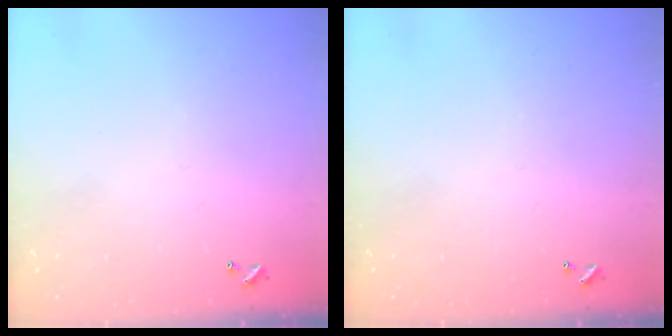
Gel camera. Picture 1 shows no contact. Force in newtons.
{"total": 0.0}